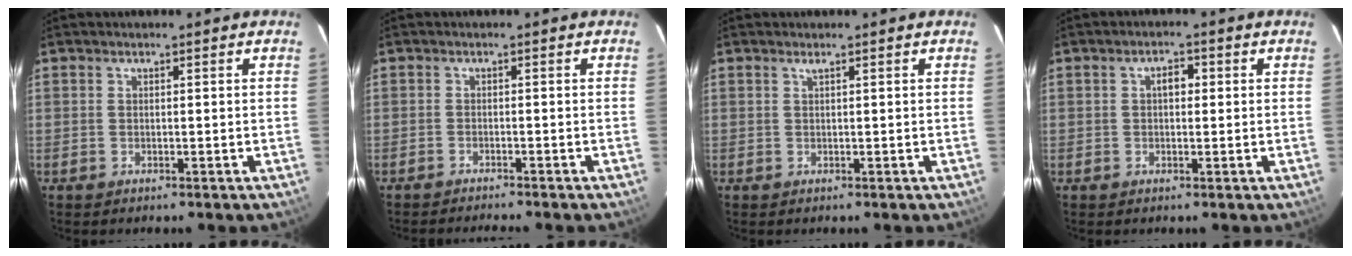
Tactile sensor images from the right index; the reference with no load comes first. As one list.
[{"total": 4.1, "force": [-3.9, -0.3, 1.2], "torque": [-0.037, -0.007, -0.064]}, {"total": 0.5, "force": [0.3, -0.2, 0.4], "torque": [-0.008, 0.000, 0.004]}, {"total": 2.5, "force": [0.4, 1.6, 1.9], "torque": [-0.029, 0.011, 0.005]}]